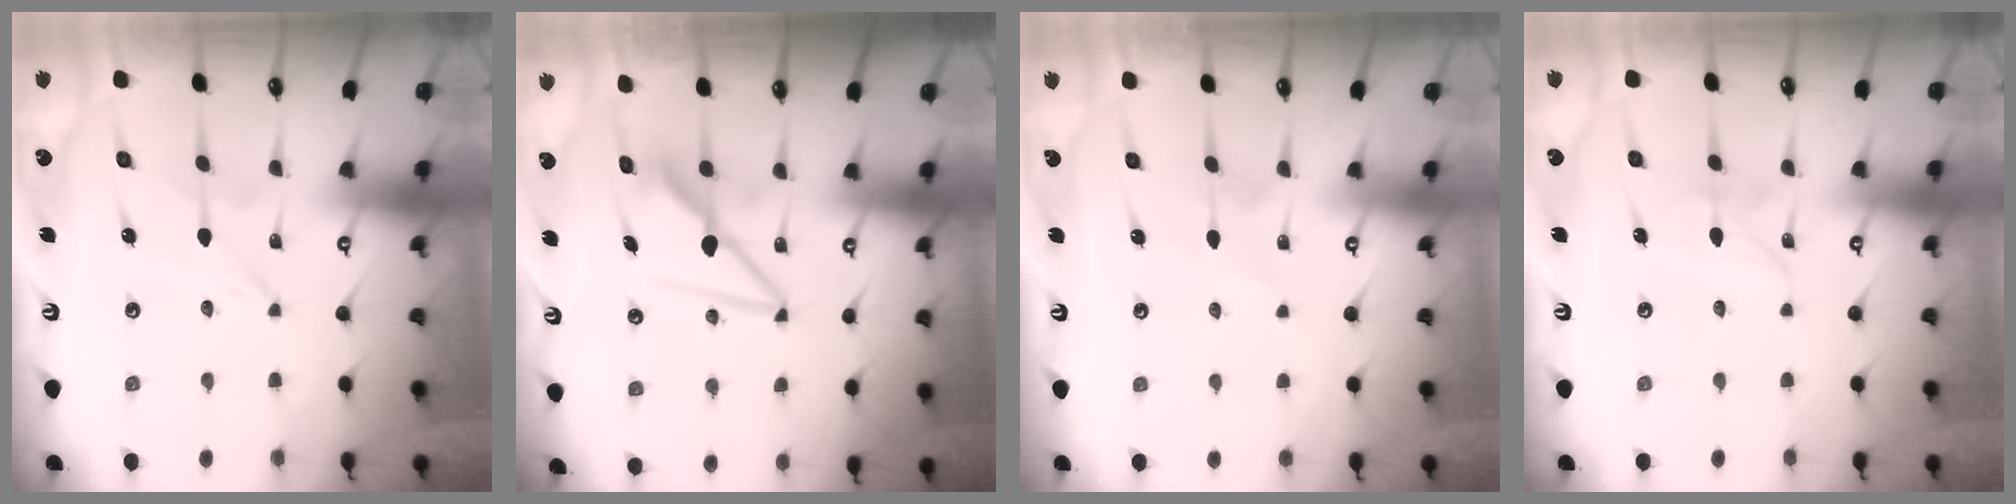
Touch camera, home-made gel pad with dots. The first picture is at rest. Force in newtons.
{"total": 8.2, "press": 8.2, "slide": 0.6}
{"total": 3.3, "press": 3.3, "slide": 0.5}
{"total": 2.8, "press": 2.8, "slide": 0.2}